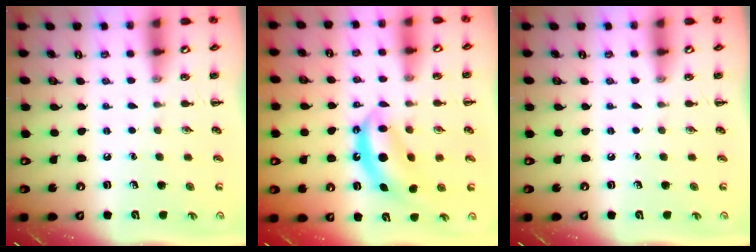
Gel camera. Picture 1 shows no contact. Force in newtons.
{"total": 8.9, "press": 8.8, "slide": 1.4}
{"total": 0.0}